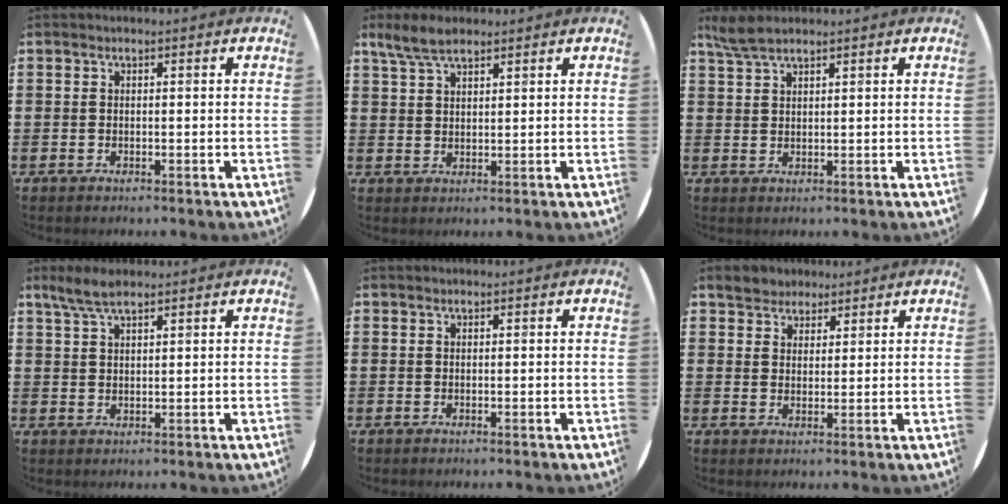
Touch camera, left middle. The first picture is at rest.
{"total": 4.6, "force": [3.6, 1.6, 2.4], "torque": [-0.047, -0.002, 0.066]}
{"total": 3.1, "force": [2.6, 0.7, 1.6], "torque": [-0.037, 0.001, 0.048]}
{"total": 3.8, "force": [2.9, 1.0, 2.2], "torque": [-0.042, -0.001, 0.052]}
{"total": 0.0}
{"total": 3.5, "force": [3.1, 1.7, 0.0], "torque": [-0.005, 0.001, 0.058]}